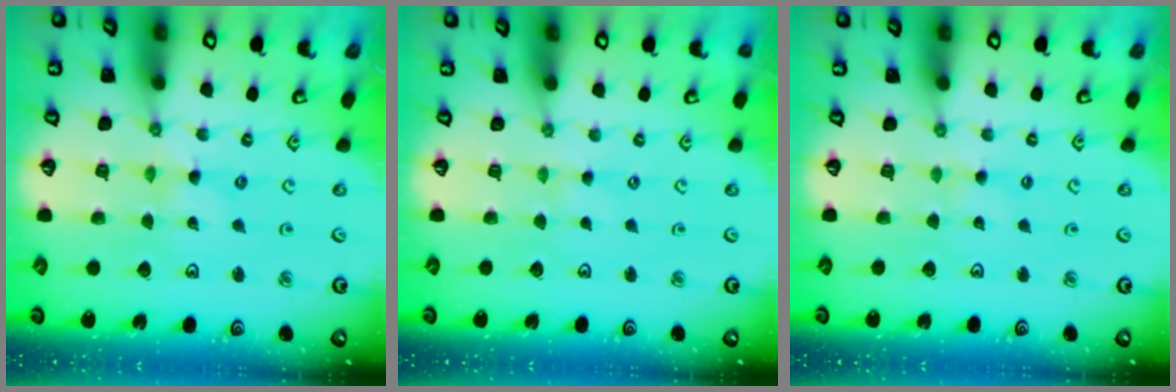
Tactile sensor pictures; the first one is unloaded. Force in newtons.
{"total": 0.0}
{"total": 1.4, "press": 1.4, "slide": 0.2}